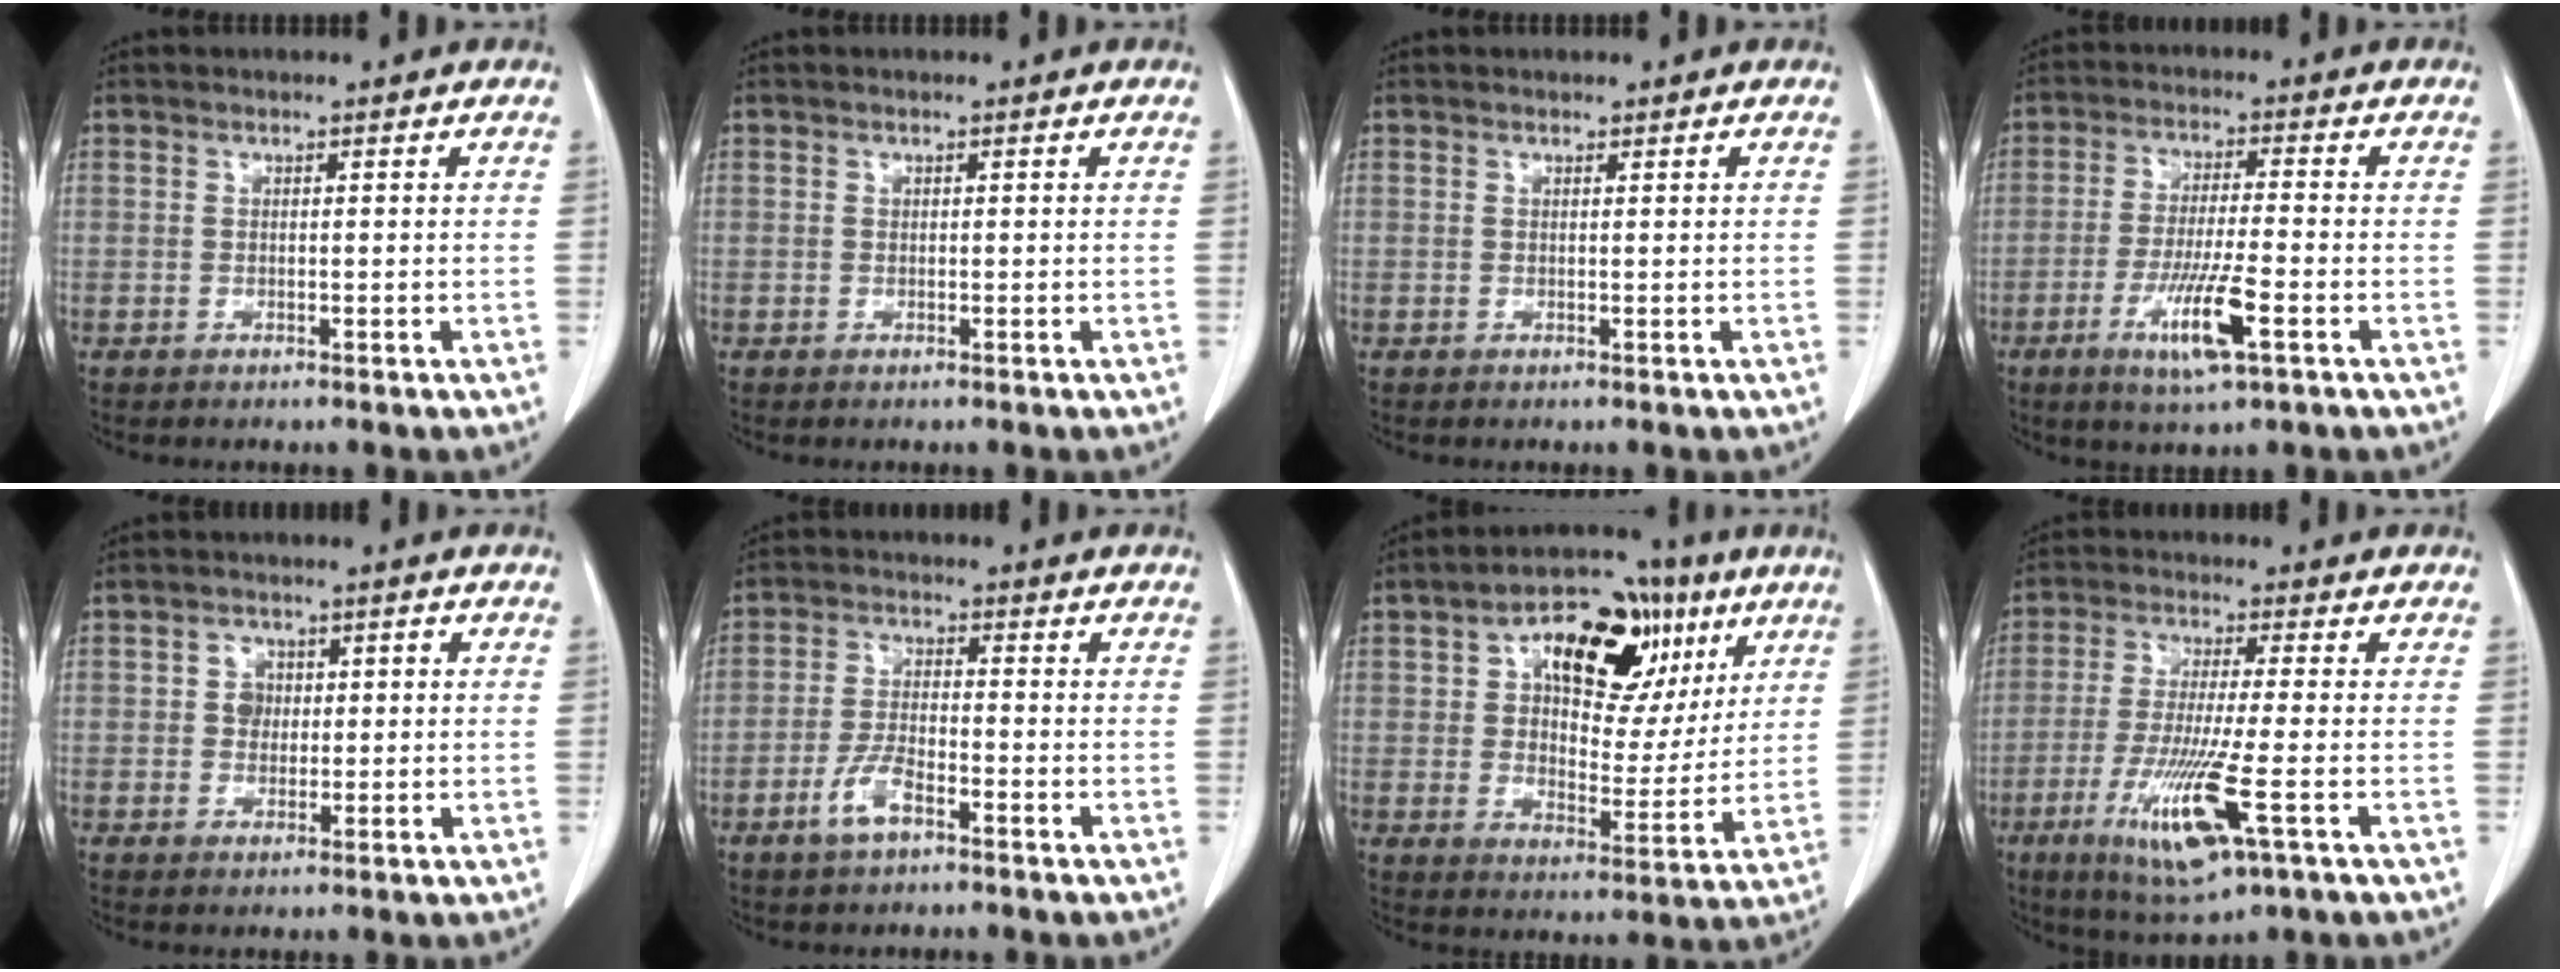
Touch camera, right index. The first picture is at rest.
{"total": 0.0}
{"total": 0.0}
{"total": 9.0, "force": [-3.8, 0.6, 8.2], "torque": [-0.154, -0.019, -0.065]}
{"total": 2.9, "force": [0.2, 2.5, 1.4], "torque": [-0.016, 0.008, 0.001]}
{"total": 5.0, "force": [-2.9, 1.7, 3.7], "torque": [-0.080, 0.000, -0.057]}
{"total": 18.2, "force": [7.8, 10.1, 13.0], "torque": [-0.183, 0.037, 0.121]}
{"total": 12.0, "force": [-4.5, 0.7, 11.1], "torque": [-0.223, -0.034, -0.079]}